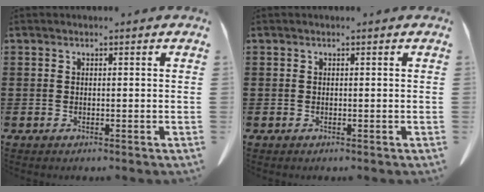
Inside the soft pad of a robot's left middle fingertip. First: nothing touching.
{"total": 0.0}